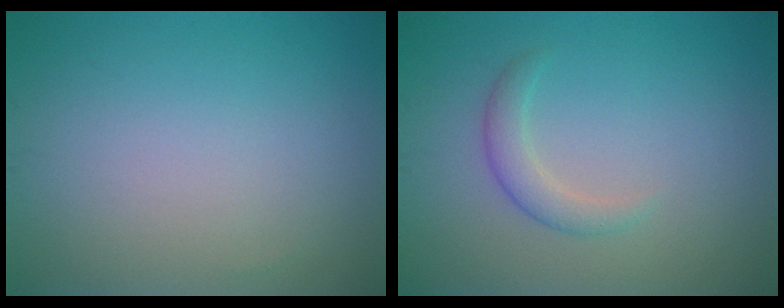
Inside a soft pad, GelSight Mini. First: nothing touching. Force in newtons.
{"total": 2.0, "press": 2.0, "slide": 0.1}